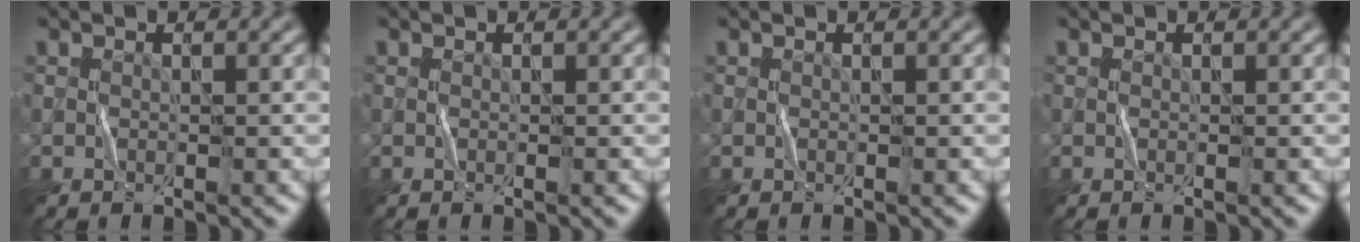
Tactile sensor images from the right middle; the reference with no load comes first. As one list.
[{"total": 0.0}, {"total": 0.0}, {"total": 0.0}]